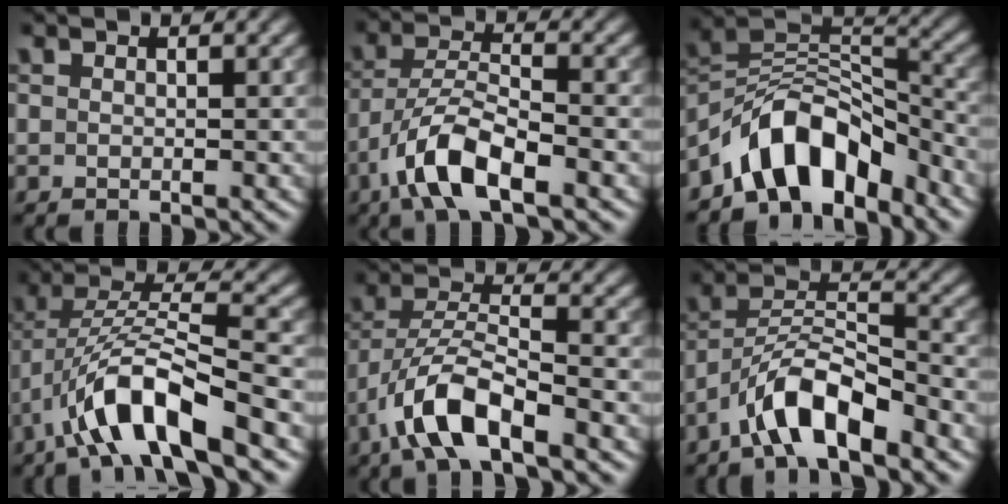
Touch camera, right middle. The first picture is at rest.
{"total": 6.5, "force": [-3.8, 2.2, 4.9], "torque": [-0.094, 0.004, -0.077]}
{"total": 8.3, "force": [-6.0, 3.6, 4.4], "torque": [-0.052, 0.011, -0.114]}
{"total": 8.7, "force": [-4.9, 2.1, 6.9], "torque": [-0.125, 0.014, -0.090]}
{"total": 7.1, "force": [-4.2, 2.3, 5.2], "torque": [-0.100, 0.004, -0.085]}
{"total": 6.4, "force": [-4.3, 1.8, 4.3], "torque": [-0.074, 0.010, -0.084]}